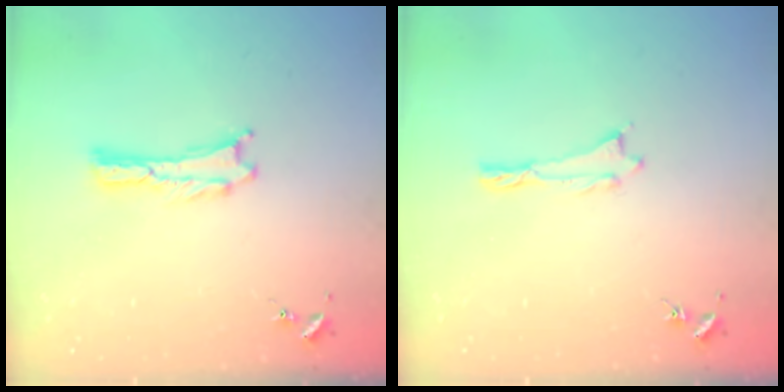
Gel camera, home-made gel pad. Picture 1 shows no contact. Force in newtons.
{"total": 0.0}